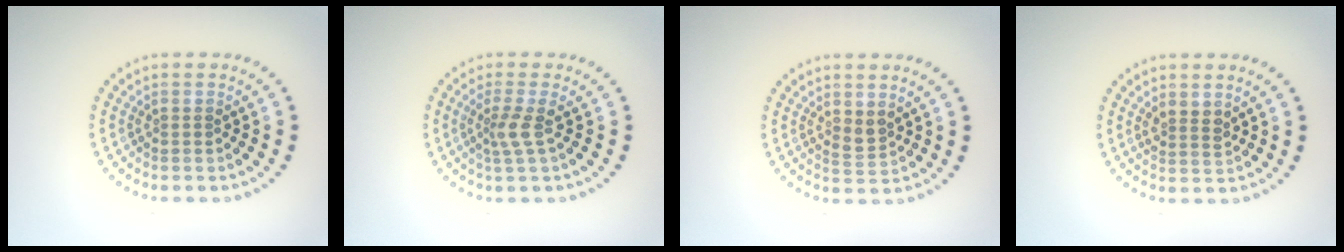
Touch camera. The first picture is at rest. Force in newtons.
{"total": 1.9, "press": 1.3, "slide": 1.4}
{"total": 1.4, "press": 1.2, "slide": 0.8}
{"total": 1.6, "press": 1.3, "slide": 0.8}